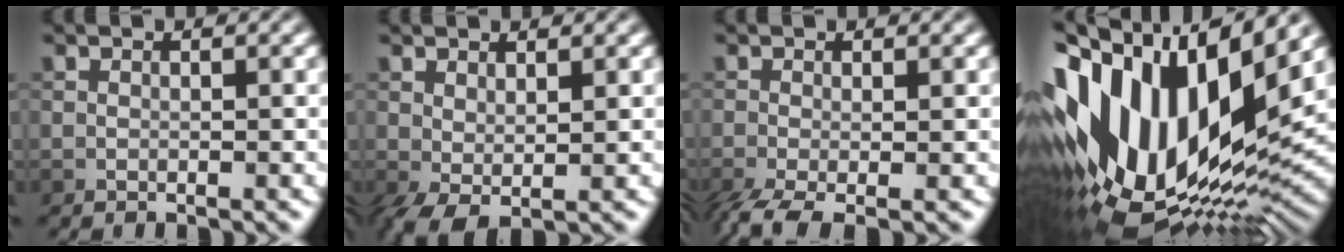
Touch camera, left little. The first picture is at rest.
{"total": 2.4, "force": [0.2, 1.1, 2.1], "torque": [-0.051, -0.002, 0.005]}
{"total": 3.9, "force": [-1.9, 1.4, 3.2], "torque": [-0.068, -0.014, -0.039]}
{"total": 17.9, "force": [0.8, 9.3, 15.3], "torque": [-0.285, 0.019, 0.003]}